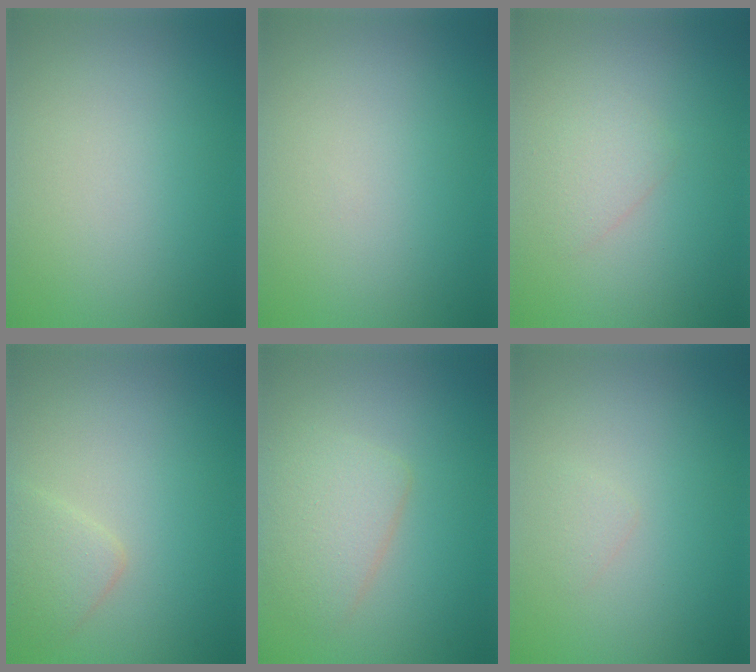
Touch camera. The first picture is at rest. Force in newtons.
{"total": 0.0}
{"total": 1.4, "press": 1.4, "slide": 0.0}
{"total": 2.0, "press": 2.0, "slide": 0.0}
{"total": 3.2, "press": 3.2, "slide": 0.2}
{"total": 0.7, "press": 0.7, "slide": 0.1}